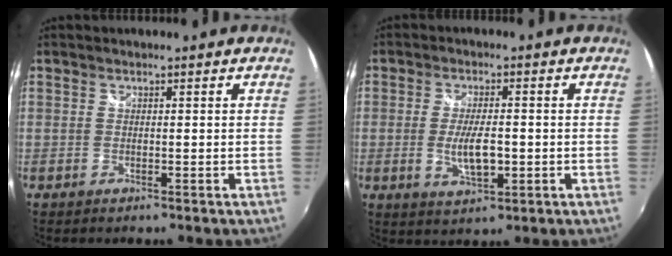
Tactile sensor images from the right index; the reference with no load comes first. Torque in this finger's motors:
{"motor_torque": [0.21, -0.11, 0.23, 0.09]}